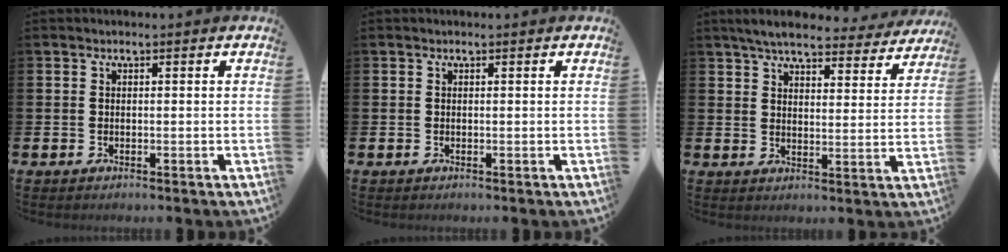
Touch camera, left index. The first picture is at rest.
{"total": 0.0}
{"total": 6.1, "force": [5.7, 1.0, 1.9], "torque": [-0.045, -0.029, 0.098]}